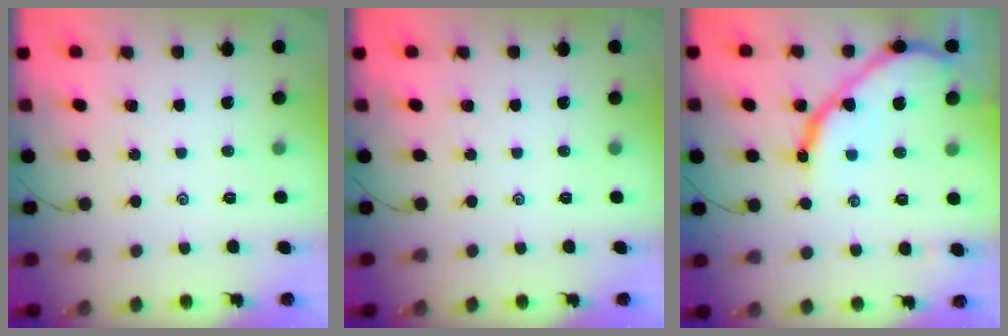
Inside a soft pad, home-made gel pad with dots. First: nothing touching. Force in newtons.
{"total": 0.0}
{"total": 14.6, "press": 14.5, "slide": 1.3}